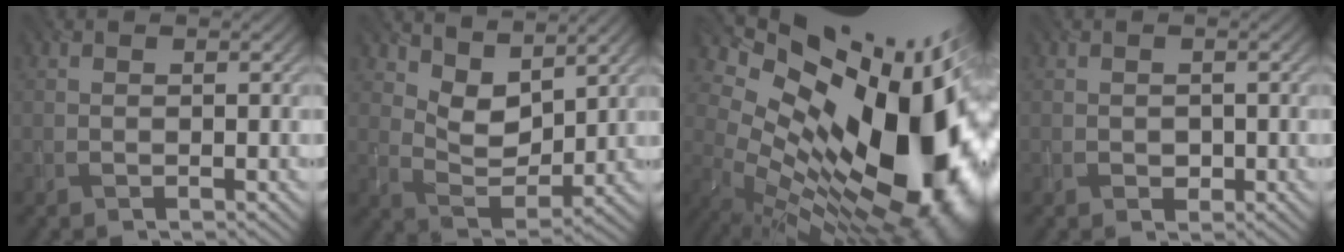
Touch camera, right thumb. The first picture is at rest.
{"total": 6.4, "force": [4.5, 2.9, 3.4], "torque": [-0.077, -0.011, 0.083]}
{"total": 20.2, "force": [3.1, 10.7, 16.9], "torque": [-0.245, -0.029, 0.079]}
{"total": 1.0, "force": [-0.3, 0.9, 0.3], "torque": [-0.007, -0.005, -0.001]}